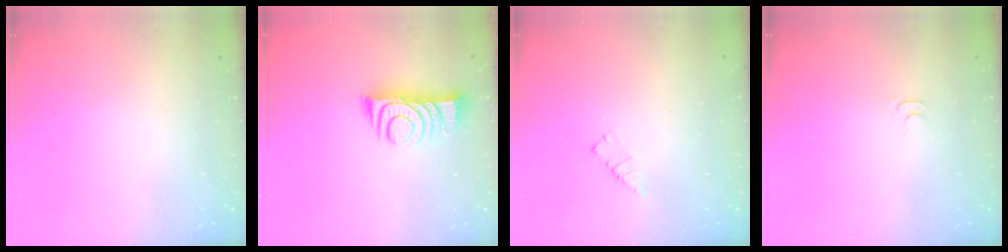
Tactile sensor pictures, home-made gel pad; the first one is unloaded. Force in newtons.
{"total": 10.2, "press": 10.2, "slide": 0.4}
{"total": 2.6, "press": 2.6, "slide": 0.3}
{"total": 2.8, "press": 2.7, "slide": 0.5}